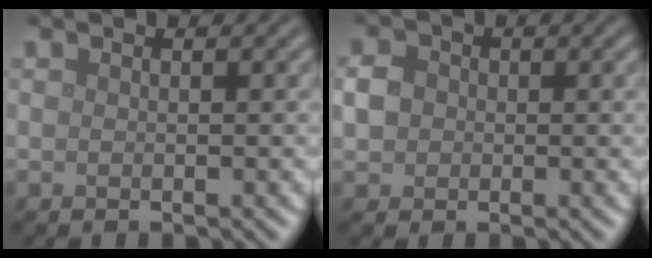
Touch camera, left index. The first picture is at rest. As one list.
[{"total": 2.1, "force": [0.0, 1.9, 0.9], "torque": [-0.012, 0.002, -0.003]}]